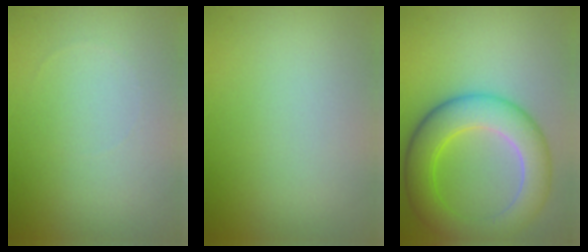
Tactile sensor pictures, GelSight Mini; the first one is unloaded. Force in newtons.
{"total": 0.0}
{"total": 7.3, "press": 7.3, "slide": 0.1}